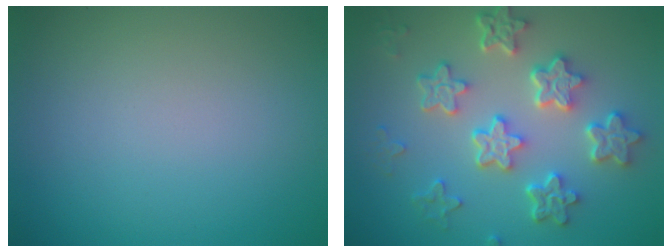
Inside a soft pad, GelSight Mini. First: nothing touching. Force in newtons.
{"total": 6.1, "press": 4.8, "slide": 3.8}